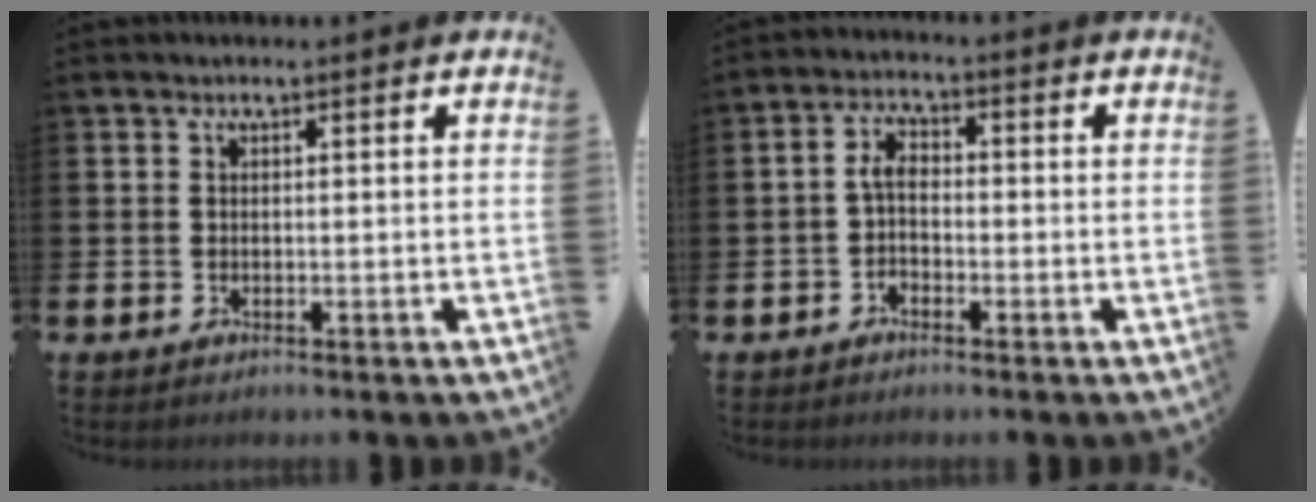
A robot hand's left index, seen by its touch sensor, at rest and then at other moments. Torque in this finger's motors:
{"motor_torque": [0.69, 0.09, 0.29, 0.08]}